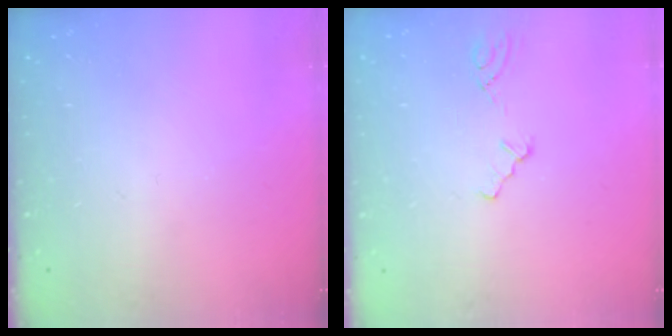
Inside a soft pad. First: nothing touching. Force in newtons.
{"total": 1.5, "press": 1.4, "slide": 0.2}